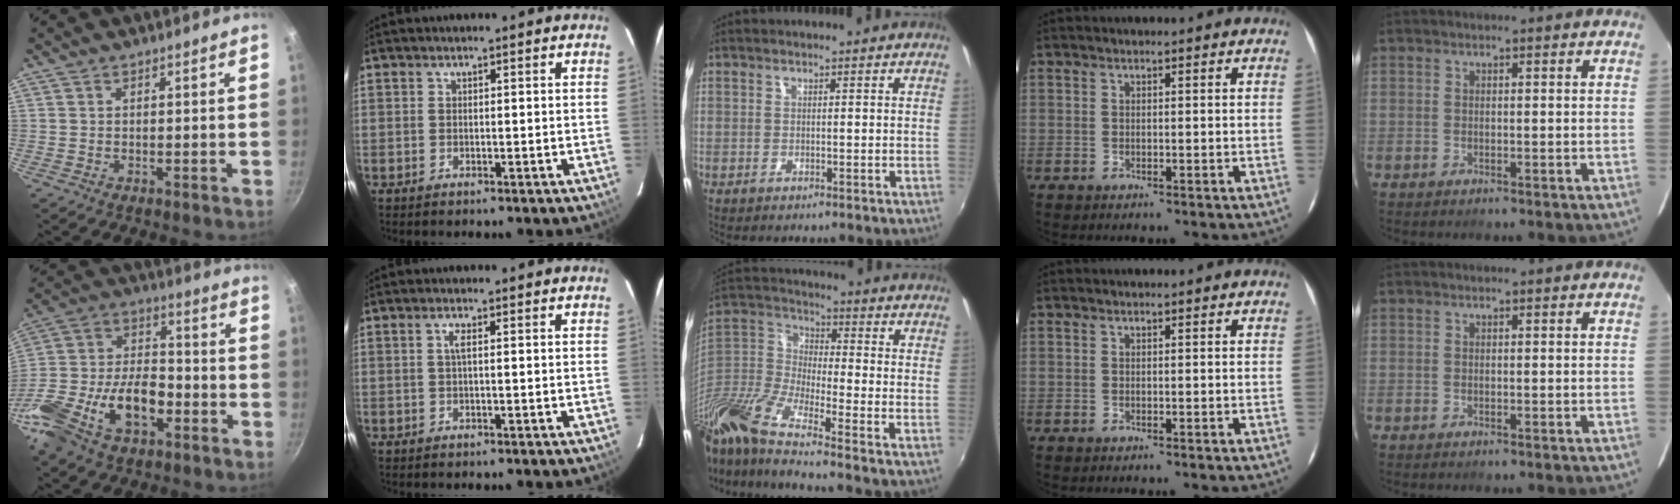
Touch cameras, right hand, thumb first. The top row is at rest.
{"thumb": {"total": 19.5, "force": [-7.9, 10.8, 14.2], "torque": [-0.260, 0.033, -0.157]}, "index": {"total": 1.2, "force": [0.3, 0.0, 1.2], "torque": [-0.022, 0.004, 0.004]}, "middle": {"total": 20.2, "force": [-14.5, 3.4, 13.7], "torque": [-0.272, -0.048, -0.296]}}